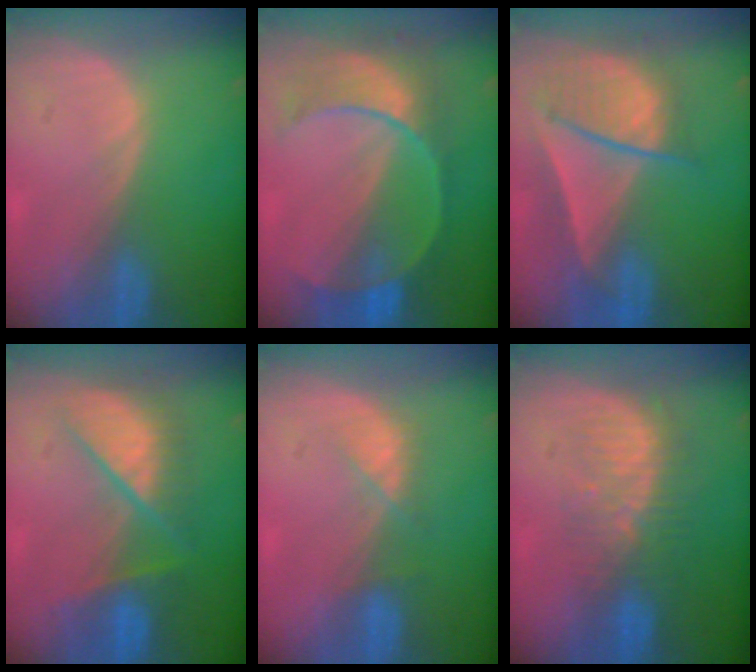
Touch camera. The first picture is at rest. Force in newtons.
{"total": 8.8, "press": 8.3, "slide": 2.8}
{"total": 8.6, "press": 7.7, "slide": 3.7}
{"total": 8.2, "press": 8.2, "slide": 0.6}
{"total": 2.9, "press": 2.9, "slide": 0.7}
{"total": 8.1, "press": 7.4, "slide": 3.3}